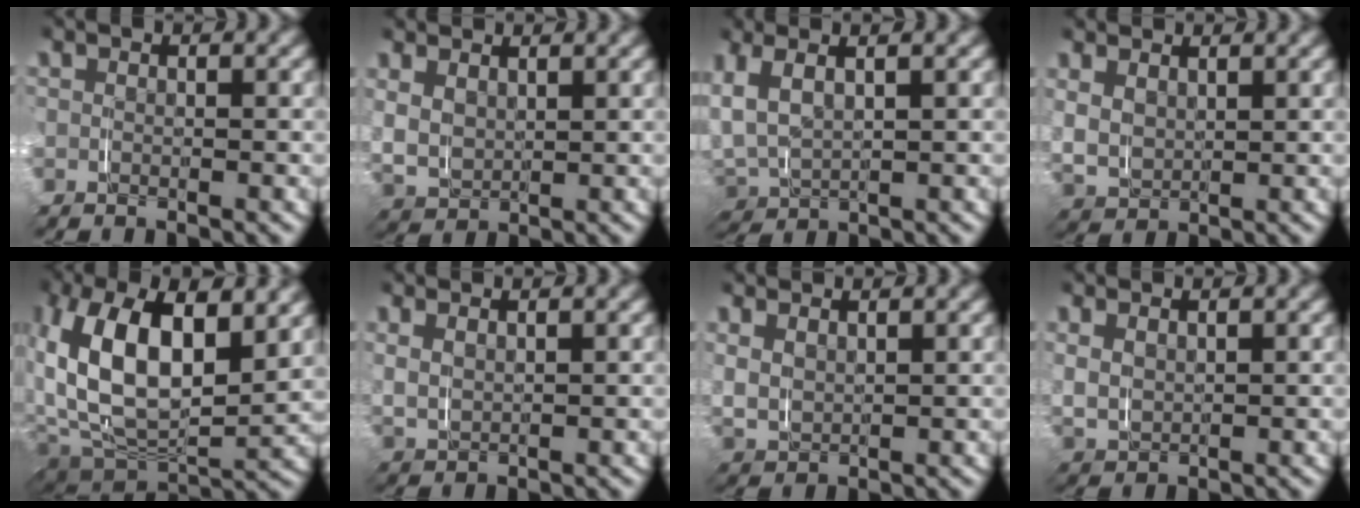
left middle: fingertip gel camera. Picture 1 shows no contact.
{"total": 3.0, "force": [2.2, 2.0, 0.2], "torque": [-0.015, -0.005, 0.039]}
{"total": 4.3, "force": [1.6, 3.2, 2.4], "torque": [-0.070, -0.009, 0.030]}
{"total": 2.7, "force": [2.2, 1.6, 0.1], "torque": [-0.013, -0.006, 0.040]}
{"total": 6.8, "force": [2.6, 3.1, 5.5], "torque": [-0.096, 0.001, 0.043]}
{"total": 2.2, "force": [2.2, -0.2, 0.0], "torque": [0.001, 0.005, 0.039]}
{"total": 2.5, "force": [2.4, 0.6, -0.1], "torque": [-0.006, 0.001, 0.044]}
{"total": 1.9, "force": [1.8, 0.3, -0.2], "torque": [0.001, 0.002, 0.035]}